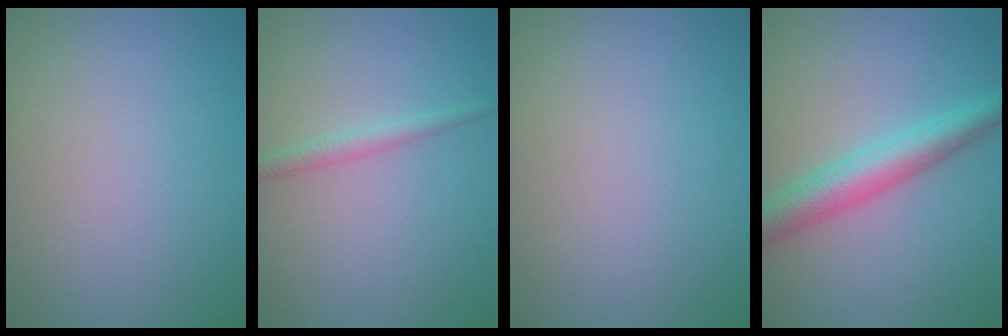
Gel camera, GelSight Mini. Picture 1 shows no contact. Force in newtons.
{"total": 1.6, "press": 1.6, "slide": 0.1}
{"total": 0.0}
{"total": 5.1, "press": 5.1, "slide": 0.1}